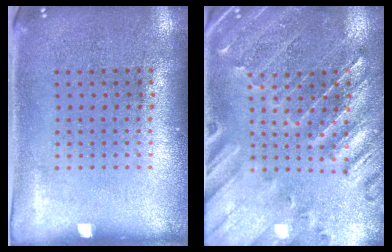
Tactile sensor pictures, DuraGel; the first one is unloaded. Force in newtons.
{"total": 1.0, "press": 0.9, "slide": 0.3}